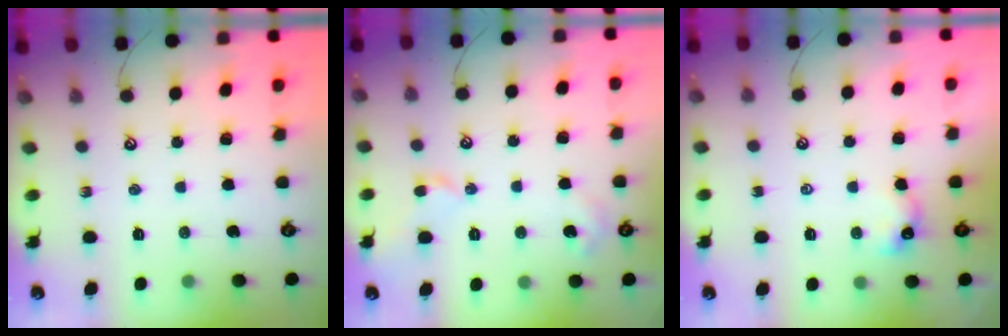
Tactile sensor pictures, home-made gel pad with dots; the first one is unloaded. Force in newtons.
{"total": 2.1, "press": 2.0, "slide": 0.6}
{"total": 2.9, "press": 2.9, "slide": 0.3}